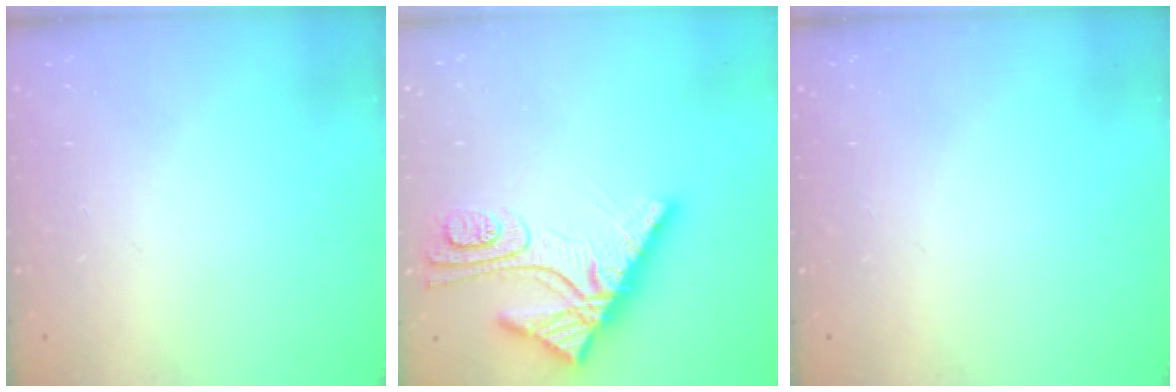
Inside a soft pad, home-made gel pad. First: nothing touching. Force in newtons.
{"total": 11.9, "press": 11.9, "slide": 1.0}
{"total": 0.0}